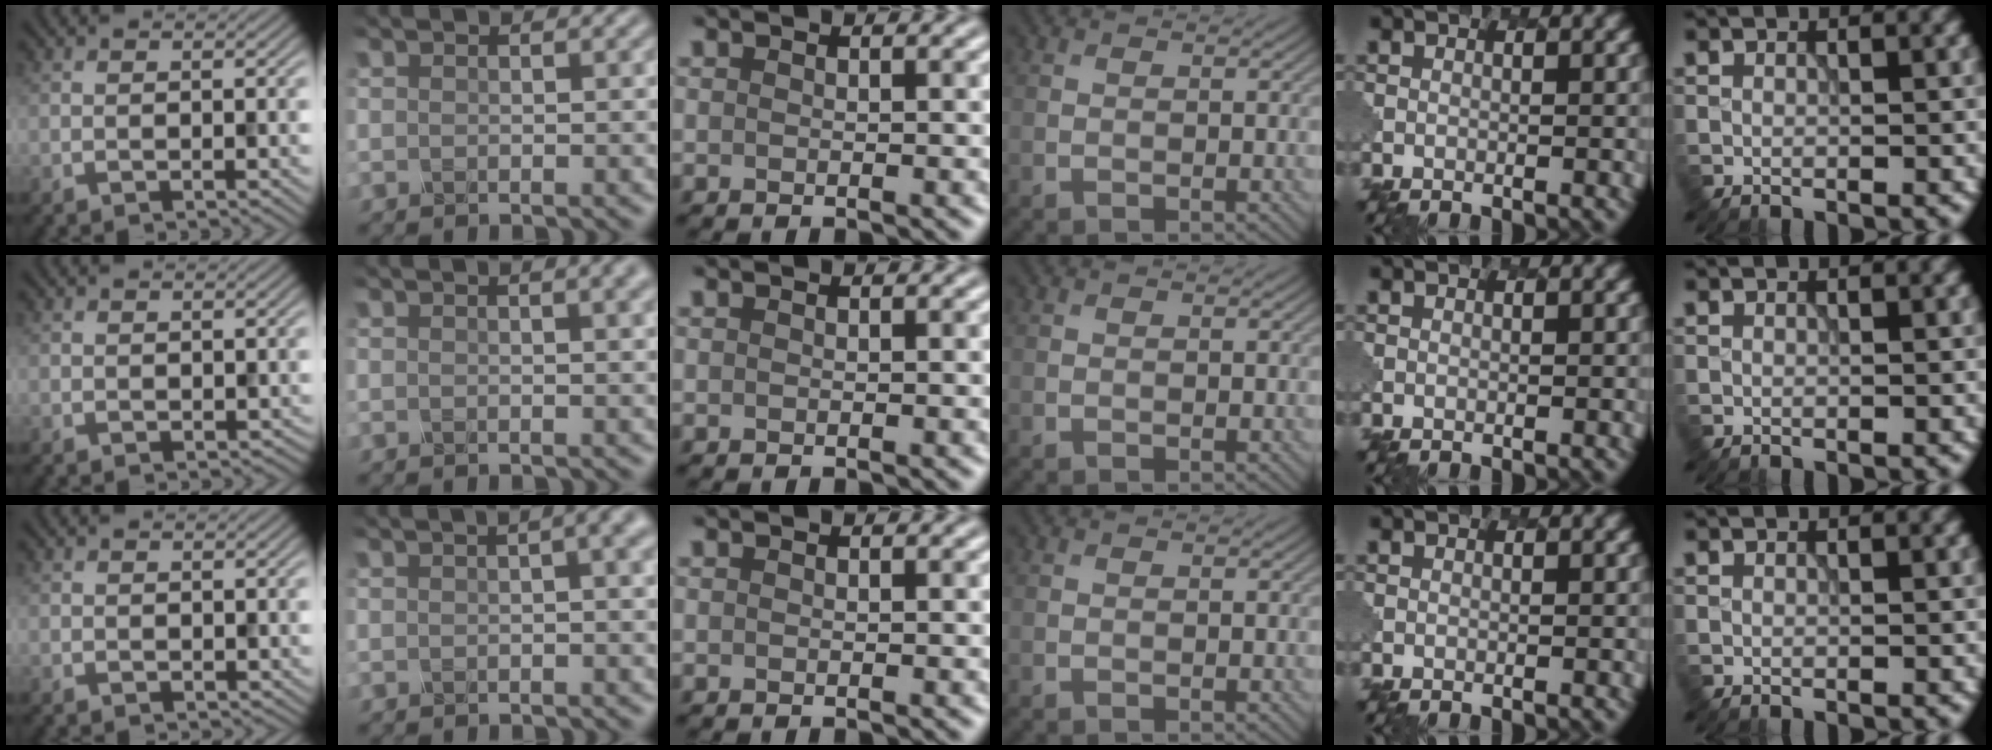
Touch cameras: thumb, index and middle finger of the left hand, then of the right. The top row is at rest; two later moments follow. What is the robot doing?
{"motion": "dispense", "object": "syringe"}